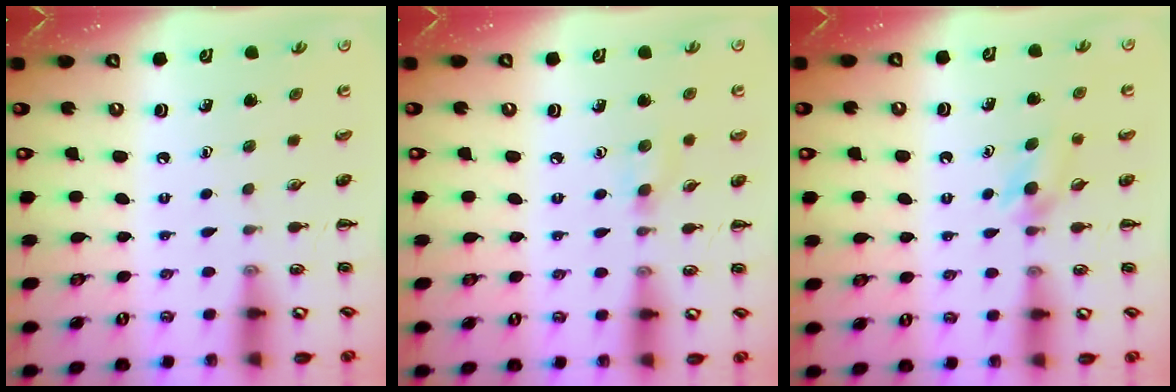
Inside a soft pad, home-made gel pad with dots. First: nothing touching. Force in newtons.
{"total": 6.4, "press": 6.1, "slide": 2.0}
{"total": 3.2, "press": 3.0, "slide": 1.2}